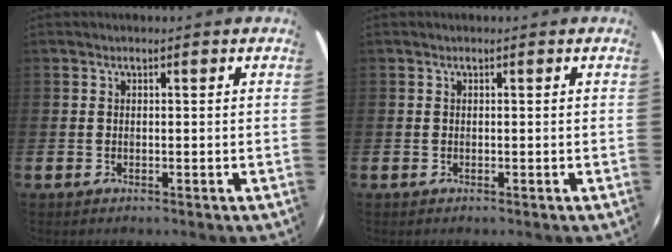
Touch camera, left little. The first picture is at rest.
{"total": 0.0}